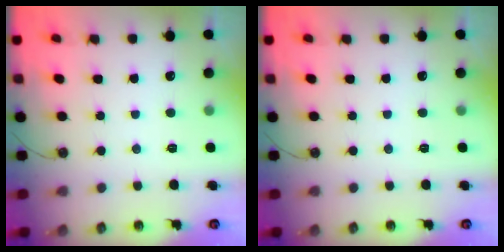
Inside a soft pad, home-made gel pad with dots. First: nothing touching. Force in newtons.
{"total": 0.0}